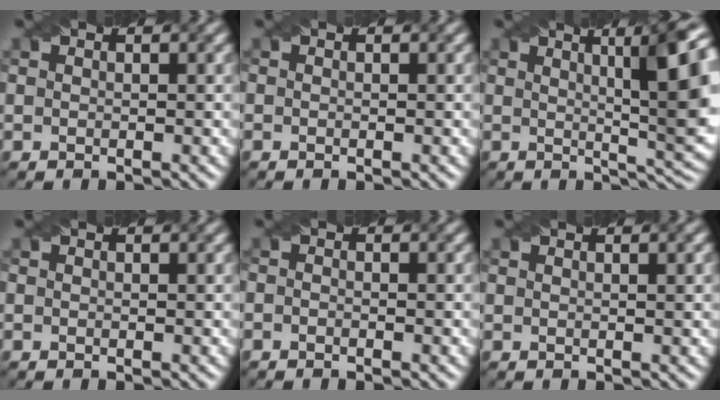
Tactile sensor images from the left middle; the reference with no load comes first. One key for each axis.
{"total": 0.0}
{"total": 11.5, "fx": 2.8, "fy": 2.8, "fz": 10.8, "tx": -0.114, "ty": 0.010, "tz": 0.040}
{"total": 0.0}
{"total": 1.0, "fx": -0.7, "fy": 0.4, "fz": 0.5, "tx": -0.011, "ty": 0.000, "tz": -0.014}
{"total": 1.0, "fx": 0.2, "fy": 0.2, "fz": 1.0, "tx": -0.012, "ty": 0.003, "tz": 0.002}